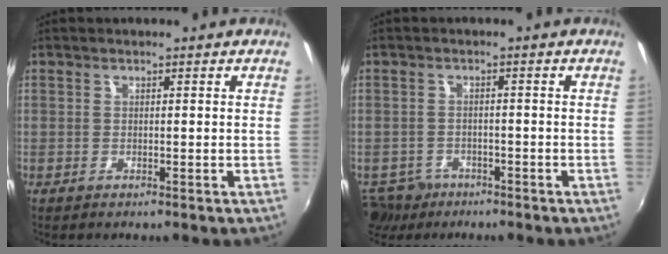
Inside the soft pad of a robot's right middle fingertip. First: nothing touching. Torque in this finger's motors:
{"motor_torque": [-0.49, -0.08, -0.17, -0.04]}